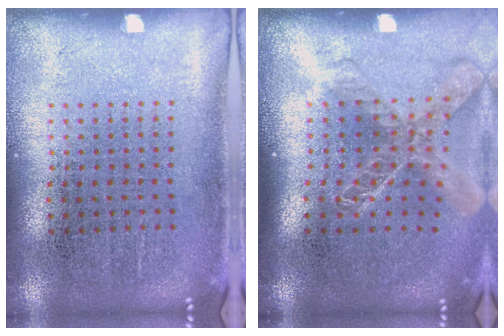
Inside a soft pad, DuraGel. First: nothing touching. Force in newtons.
{"total": 2.0, "press": 1.5, "slide": 1.3}